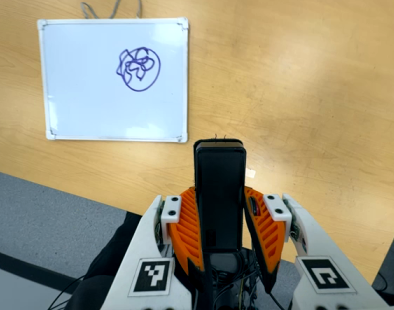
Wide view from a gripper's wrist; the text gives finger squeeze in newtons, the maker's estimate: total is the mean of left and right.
{"total": 4.5, "left": 2.9, "right": 6.1}